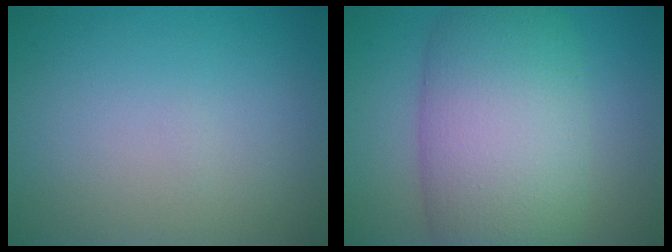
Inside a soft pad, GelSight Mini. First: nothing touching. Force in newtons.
{"total": 11.5, "press": 11.4, "slide": 0.5}